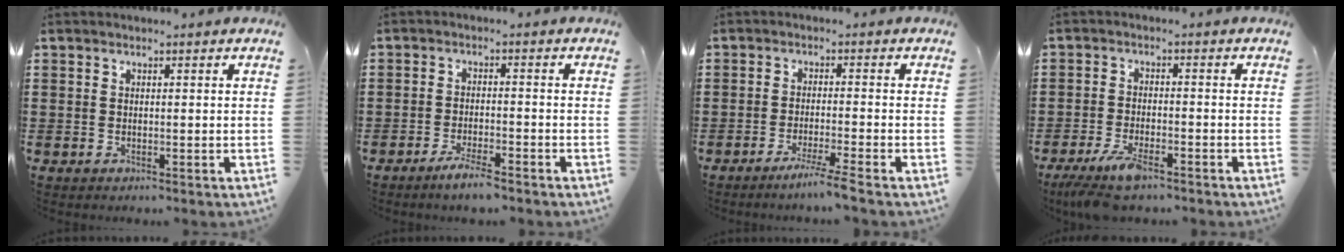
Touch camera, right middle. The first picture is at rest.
{"total": 3.4, "force": [-2.7, 0.2, 2.1], "torque": [-0.041, 0.000, -0.050]}
{"total": 3.9, "force": [-3.1, -0.8, 2.2], "torque": [-0.033, -0.009, -0.055]}
{"total": 5.8, "force": [-4.1, 1.3, 3.8], "torque": [-0.094, -0.016, -0.083]}